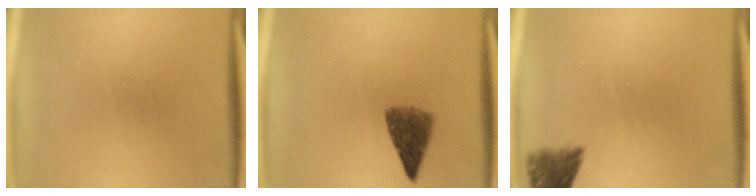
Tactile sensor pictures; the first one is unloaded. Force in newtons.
{"total": 5.4}
{"total": 4.6}